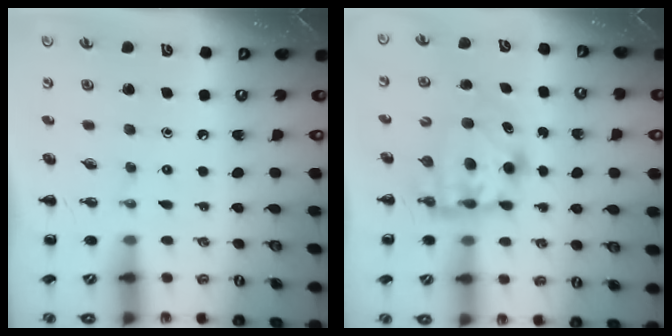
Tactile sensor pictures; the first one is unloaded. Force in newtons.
{"total": 6.4, "press": 6.4, "slide": 0.6}